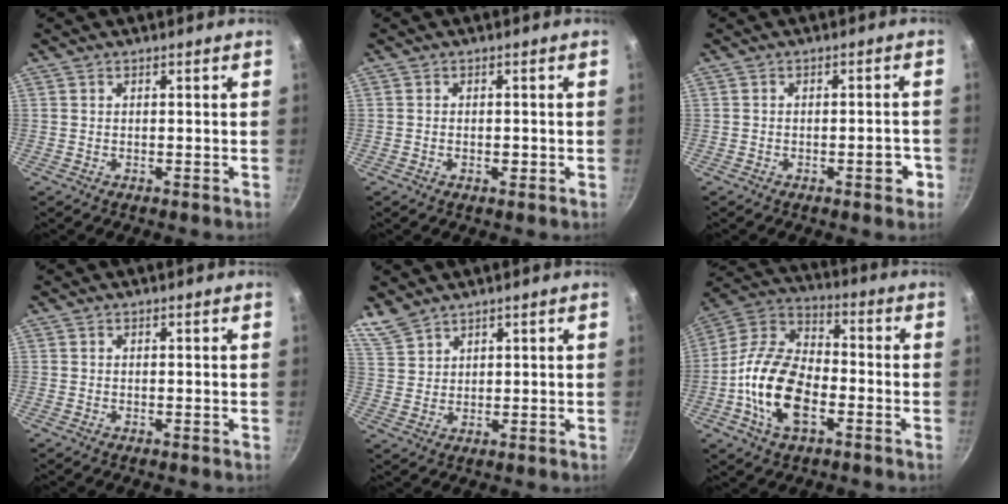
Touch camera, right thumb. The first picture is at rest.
{"total": 1.5, "force": [-0.4, 0.9, 1.1], "torque": [-0.017, 0.002, -0.008]}
{"total": 3.8, "force": [-1.7, 1.6, 3.1], "torque": [-0.023, 0.017, -0.022]}
{"total": 0.0}
{"total": 5.1, "force": [4.3, 2.4, 1.1], "torque": [-0.013, -0.006, 0.096]}
{"total": 17.4, "force": [-5.1, 9.6, 13.6], "torque": [-0.245, 0.038, -0.116]}